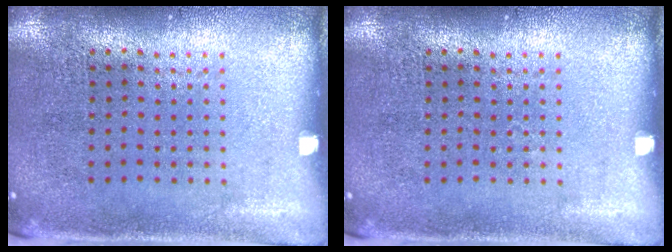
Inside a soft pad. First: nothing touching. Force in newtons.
{"total": 0.0}